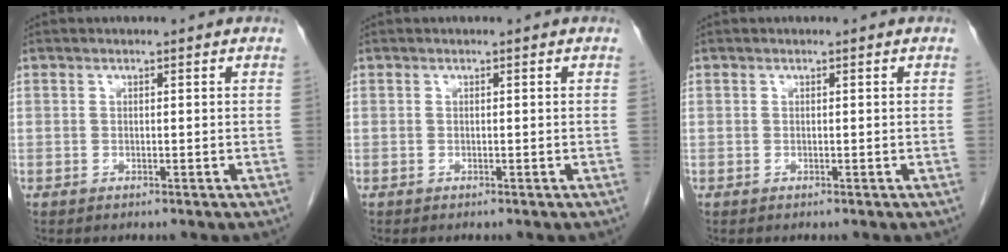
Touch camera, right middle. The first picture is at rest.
{"total": 0.0}
{"total": 0.0}